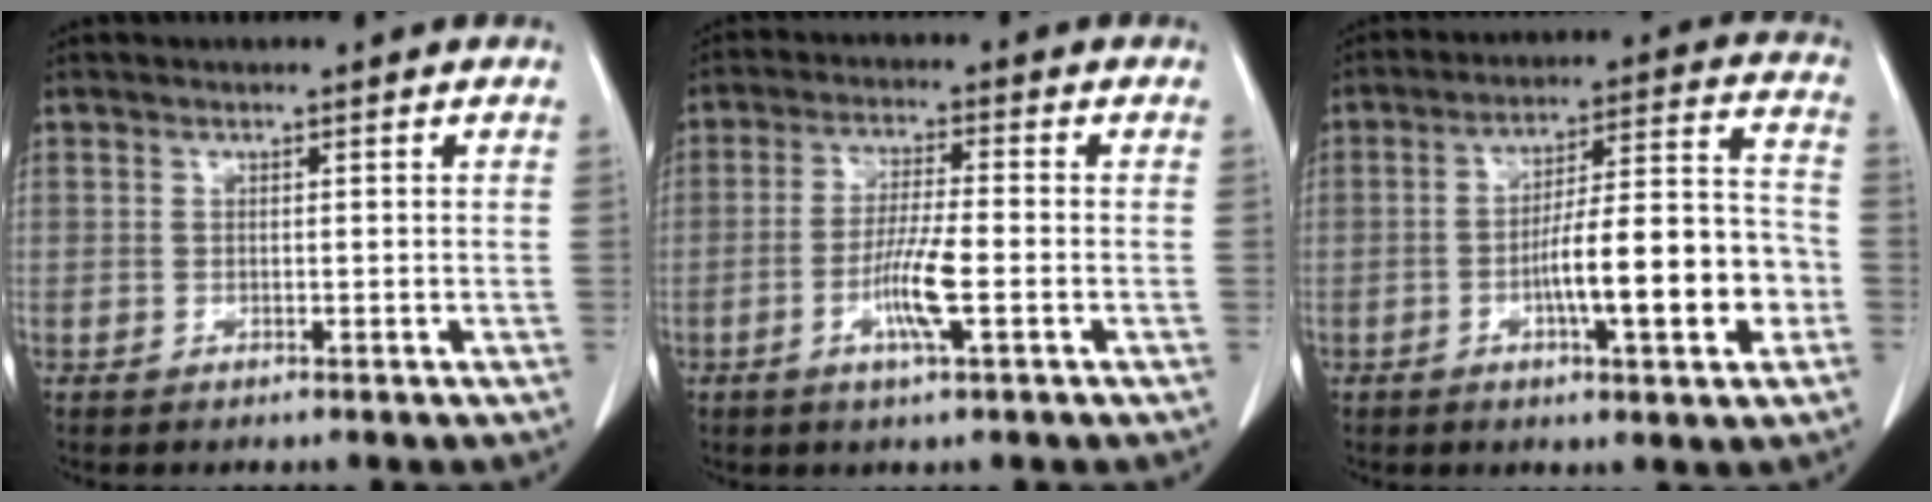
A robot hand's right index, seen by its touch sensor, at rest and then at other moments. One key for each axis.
{"total": 6.8, "fx": -2.3, "fy": 0.2, "fz": 6.4, "tx": -0.125, "ty": -0.007, "tz": -0.044}
{"total": 14.4, "fx": -4.2, "fy": 2.0, "fz": 13.6, "tx": -0.212, "ty": 0.018, "tz": -0.062}